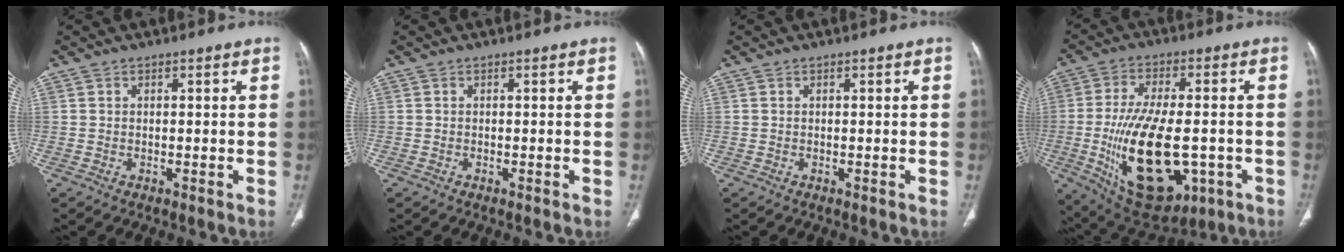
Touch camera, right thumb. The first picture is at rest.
{"total": 0.0}
{"total": 0.0}
{"total": 21.7, "force": [-4.6, 10.7, 18.3], "torque": [-0.321, -0.004, -0.048]}